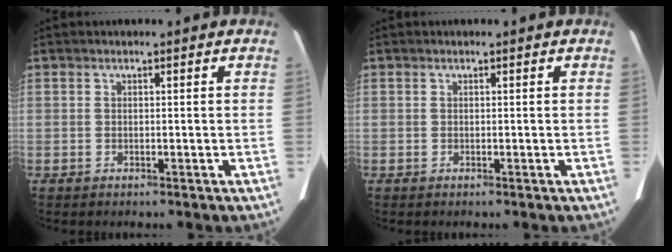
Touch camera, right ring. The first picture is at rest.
{"total": 0.0}